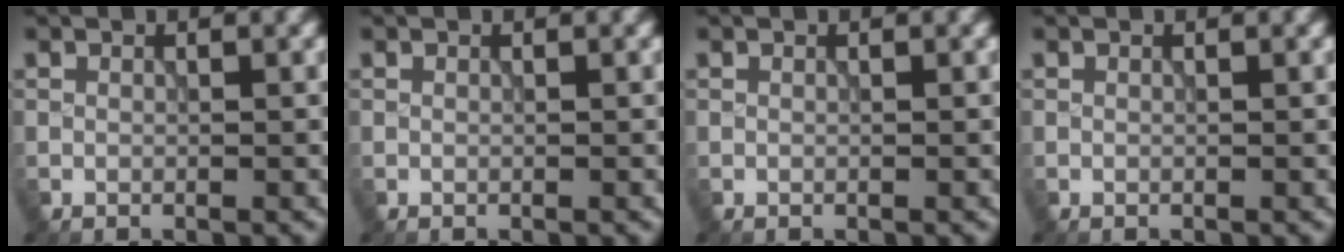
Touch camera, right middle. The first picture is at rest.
{"total": 0.0}
{"total": 0.0}
{"total": 0.0}